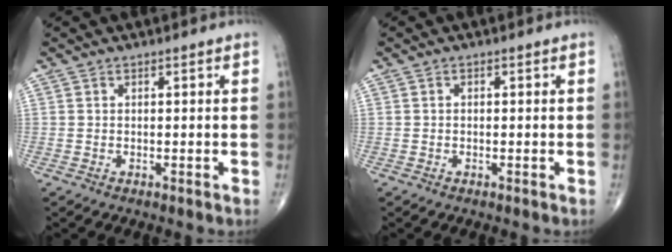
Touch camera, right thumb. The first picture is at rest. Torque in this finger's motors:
{"motor_torque": [-0.16, -0.09, -0.10, 0.00, -0.04]}